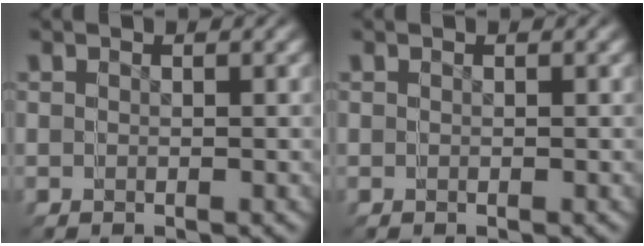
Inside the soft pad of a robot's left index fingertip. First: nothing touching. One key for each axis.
{"total": 0.0}